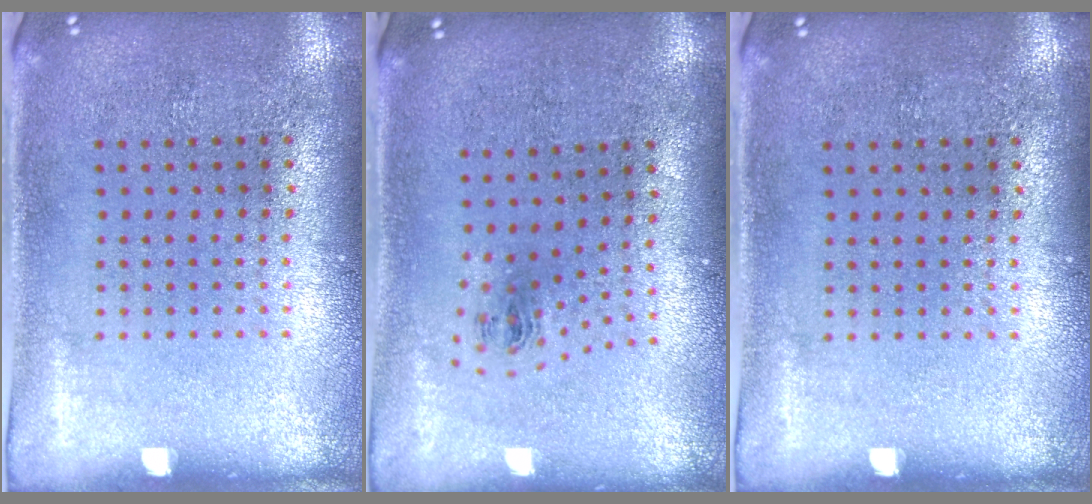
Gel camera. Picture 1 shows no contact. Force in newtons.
{"total": 1.0, "press": 0.4, "slide": 0.9}
{"total": 0.0}